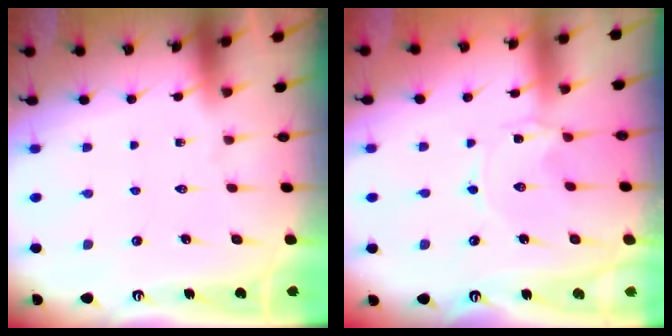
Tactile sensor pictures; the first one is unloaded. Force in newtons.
{"total": 0.0}